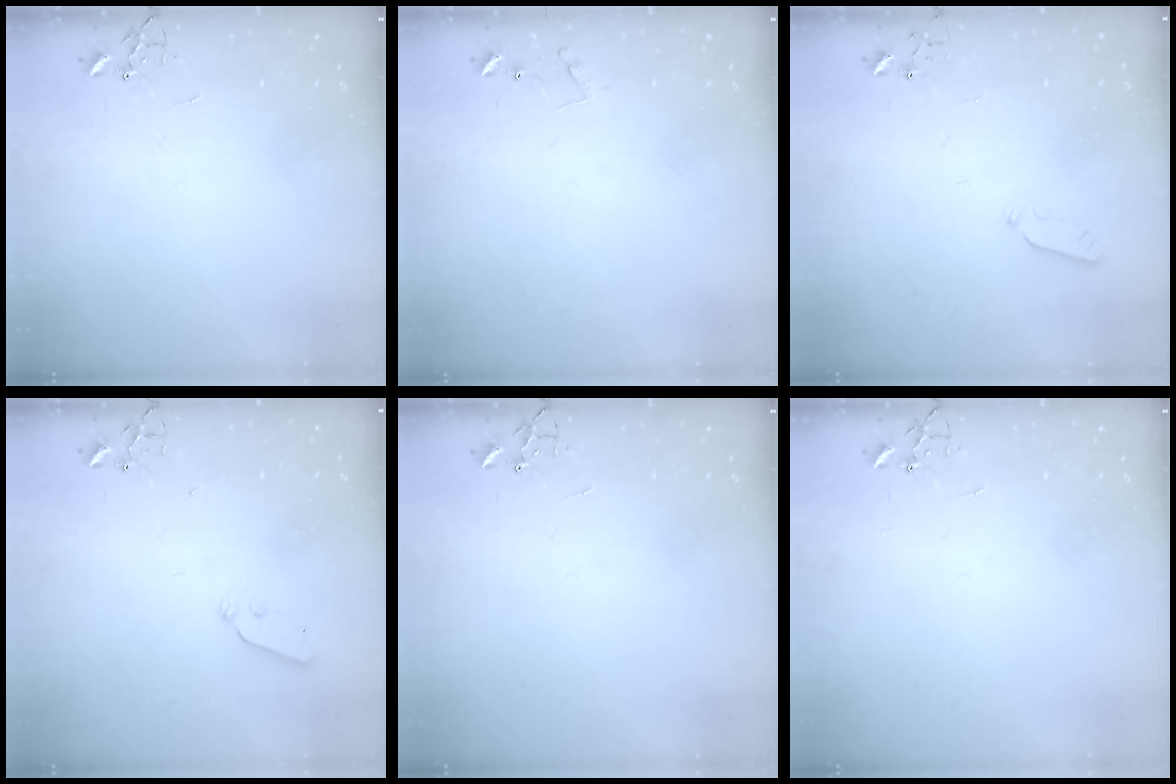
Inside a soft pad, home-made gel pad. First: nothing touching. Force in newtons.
{"total": 7.7, "press": 7.7, "slide": 0.3}
{"total": 3.7, "press": 3.6, "slide": 0.4}
{"total": 4.3, "press": 4.3, "slide": 0.7}
{"total": 0.0}
{"total": 0.0}